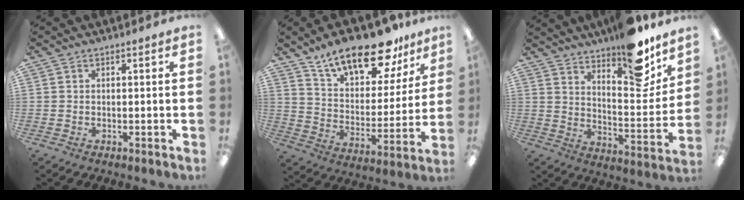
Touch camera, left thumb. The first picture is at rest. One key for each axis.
{"total": 20.6, "fx": 15.4, "fy": 8.1, "fz": 11.1, "tx": -0.187, "ty": -0.093, "tz": 0.264}
{"total": 16.7, "fx": 13.2, "fy": 5.4, "fz": 8.6, "tx": -0.112, "ty": -0.100, "tz": 0.222}